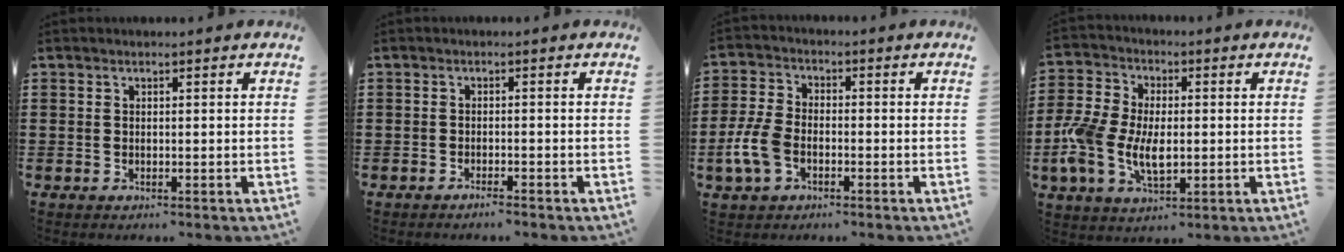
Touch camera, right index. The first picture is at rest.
{"total": 1.2, "force": [-1.1, -0.1, 0.5], "torque": [-0.010, -0.003, -0.019]}
{"total": 6.0, "force": [-2.3, 3.6, 4.2], "torque": [-0.114, -0.003, -0.051]}
{"total": 8.8, "force": [-1.8, 5.3, 6.9], "torque": [-0.171, -0.001, -0.039]}